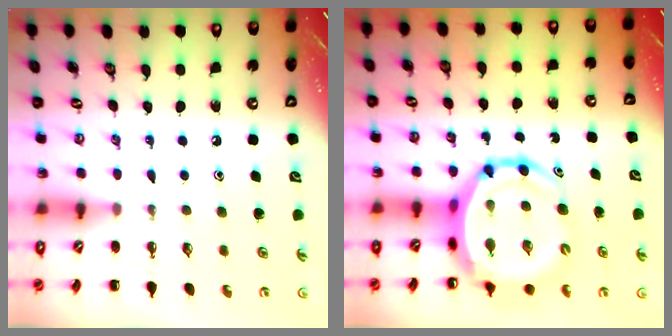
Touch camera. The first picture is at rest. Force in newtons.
{"total": 11.0, "press": 10.6, "slide": 3.0}